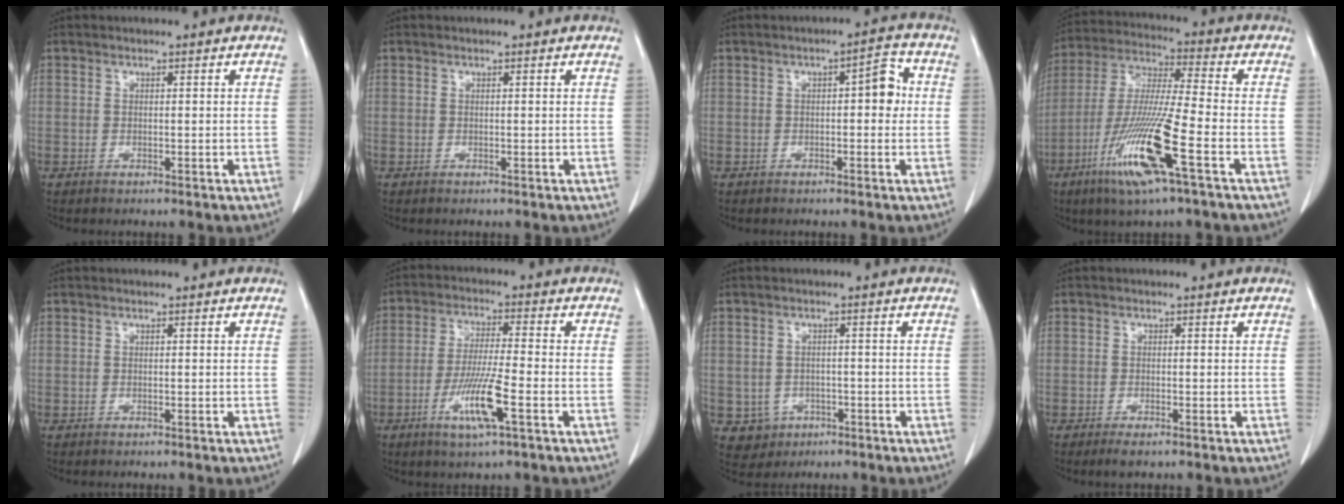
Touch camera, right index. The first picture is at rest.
{"total": 0.0}
{"total": 4.3, "force": [0.3, 1.6, 4.0], "torque": [-0.047, 0.019, 0.002]}
{"total": 15.2, "force": [-6.6, 0.1, 13.7], "torque": [-0.286, -0.024, -0.125]}
{"total": 0.0}
{"total": 8.7, "force": [-3.5, 0.1, 8.0], "torque": [-0.157, -0.014, -0.065]}
{"total": 4.0, "force": [-1.3, 3.7, 0.4], "torque": [0.001, 0.009, -0.010]}
{"total": 1.7, "force": [-1.1, 0.3, 1.2], "torque": [-0.020, -0.004, -0.014]}